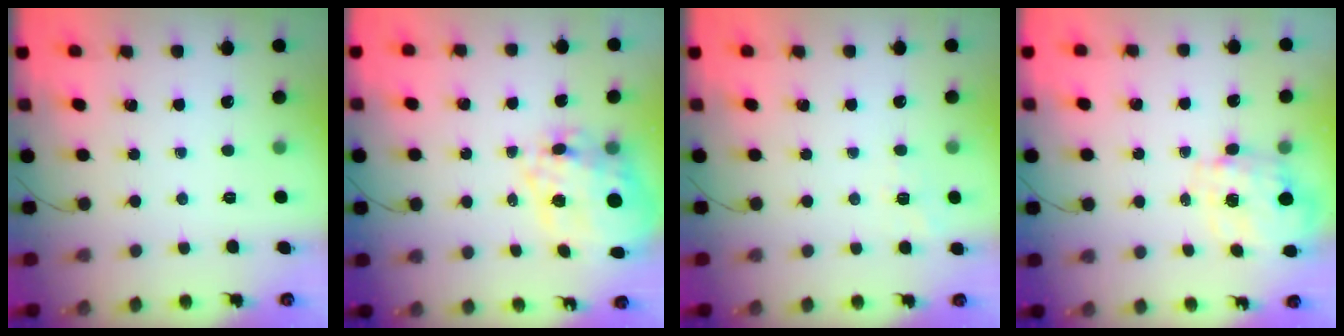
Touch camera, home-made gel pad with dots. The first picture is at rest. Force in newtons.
{"total": 15.8, "press": 15.4, "slide": 3.3}
{"total": 5.2, "press": 4.8, "slide": 1.8}
{"total": 2.7, "press": 2.5, "slide": 1.0}